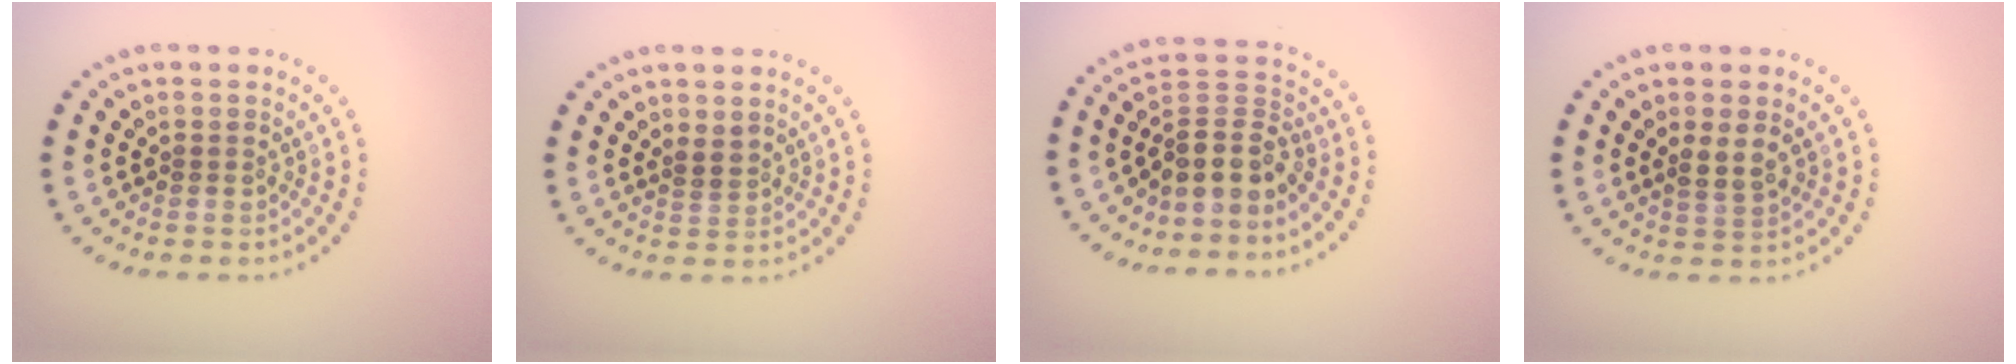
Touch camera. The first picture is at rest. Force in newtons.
{"total": 0.9, "press": 0.7, "slide": 0.6}
{"total": 4.0, "press": 3.3, "slide": 2.2}
{"total": 2.0, "press": 1.8, "slide": 0.8}